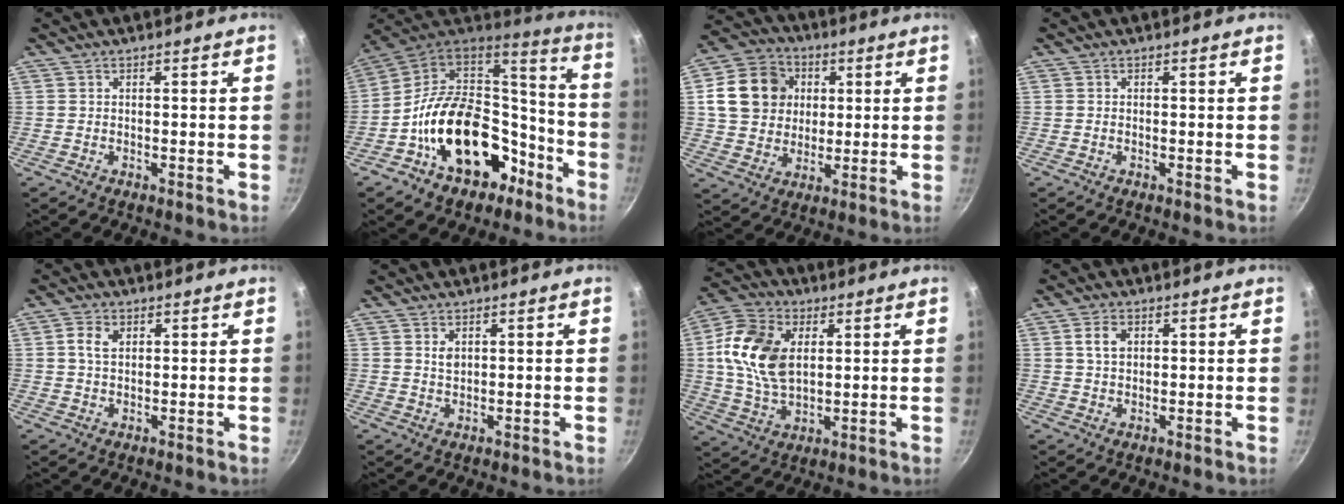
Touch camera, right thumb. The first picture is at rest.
{"total": 25.4, "force": [-9.3, 17.1, 16.3], "torque": [-0.240, 0.084, -0.138]}
{"total": 14.1, "force": [2.9, 12.1, 6.6], "torque": [-0.095, 0.012, 0.045]}
{"total": 0.0}
{"total": 3.5, "force": [1.1, 2.4, 2.3], "torque": [-0.038, 0.003, 0.017]}
{"total": 1.8, "force": [0.7, 1.2, 1.2], "torque": [-0.018, -0.004, 0.014]}
{"total": 14.6, "force": [2.6, 9.5, 10.7], "torque": [-0.188, -0.003, 0.044]}
{"total": 3.6, "force": [1.1, 2.5, 2.3], "torque": [-0.034, 0.003, 0.019]}